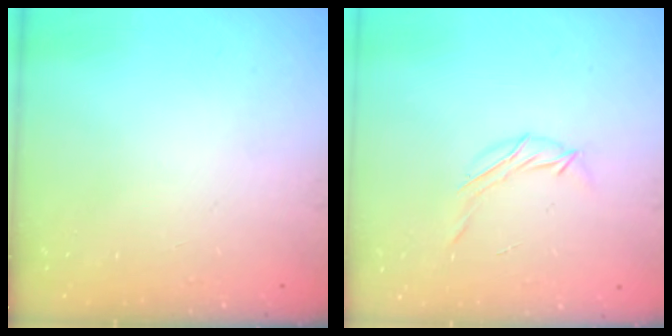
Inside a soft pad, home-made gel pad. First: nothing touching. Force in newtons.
{"total": 5.5, "press": 5.4, "slide": 1.2}